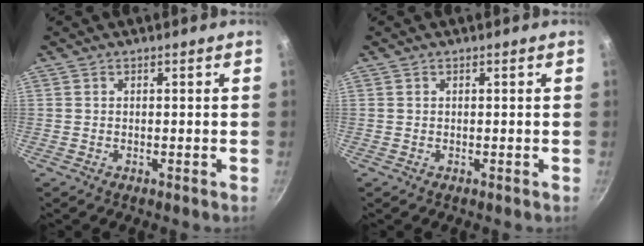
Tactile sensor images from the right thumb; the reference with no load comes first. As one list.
[{"total": 0.0}]